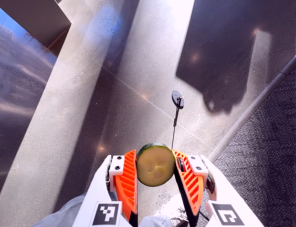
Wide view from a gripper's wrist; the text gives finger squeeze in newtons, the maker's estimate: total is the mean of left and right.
{"total": 11.3, "left": 11.3, "right": 11.4}